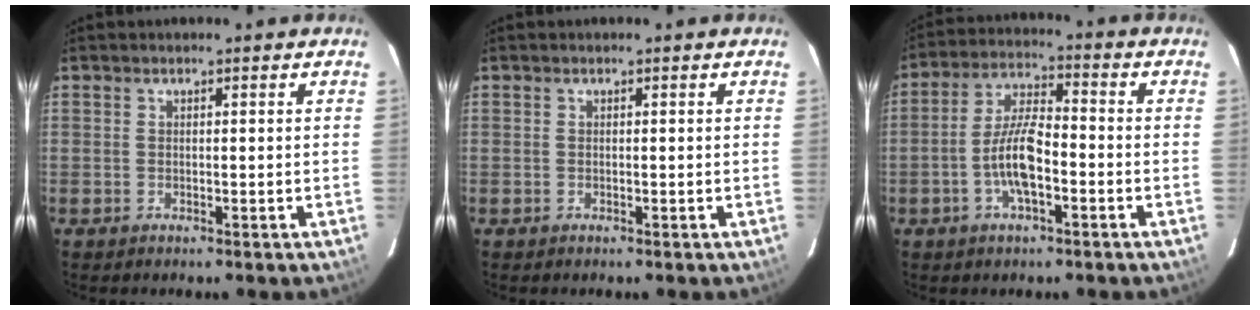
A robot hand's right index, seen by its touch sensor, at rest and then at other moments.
{"total": 0.0}
{"total": 8.8, "force": [-3.1, 2.7, 7.8], "torque": [-0.160, 0.008, -0.057]}